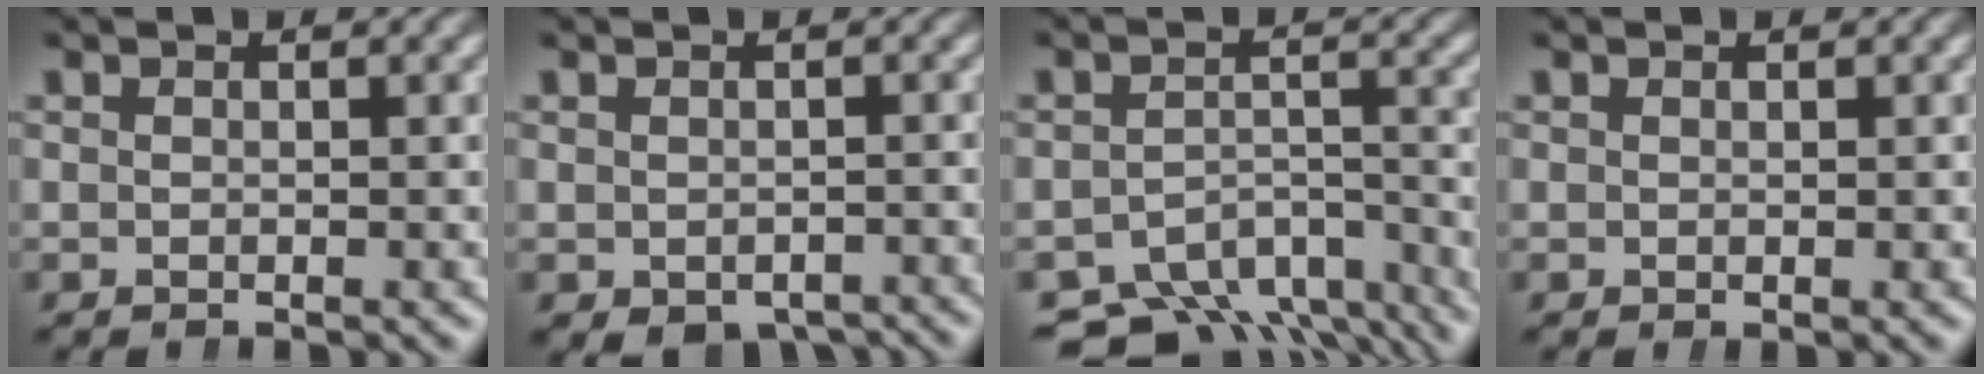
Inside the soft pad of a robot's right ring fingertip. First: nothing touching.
{"total": 3.4, "force": [-2.6, 1.8, 1.2], "torque": [-0.009, -0.019, -0.034]}
{"total": 9.6, "force": [-7.6, 4.6, 3.7], "torque": [-0.043, -0.020, -0.125]}
{"total": 0.0}